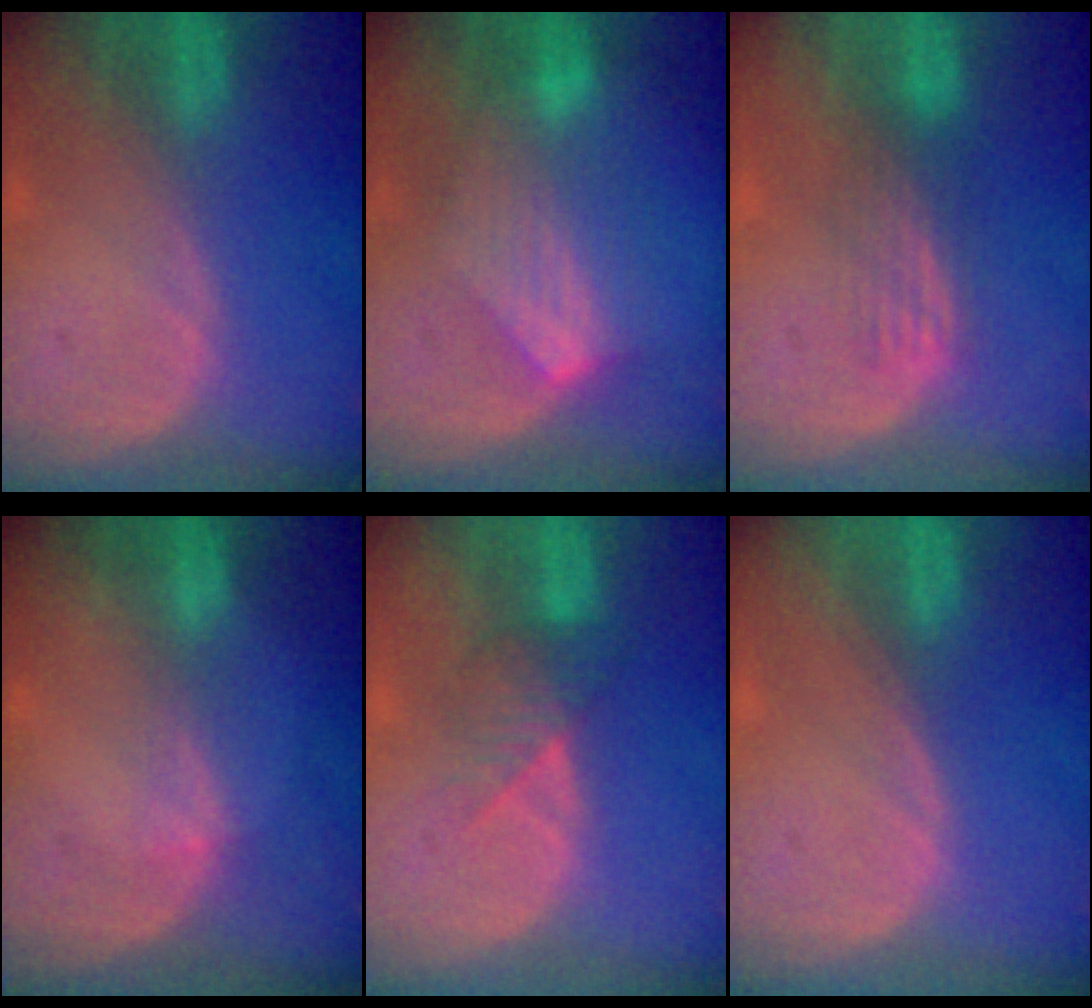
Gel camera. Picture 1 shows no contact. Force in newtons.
{"total": 6.8, "press": 6.7, "slide": 1.1}
{"total": 3.3, "press": 3.3, "slide": 0.0}
{"total": 1.7, "press": 1.3, "slide": 1.1}
{"total": 3.6, "press": 3.4, "slide": 1.4}
{"total": 0.0}